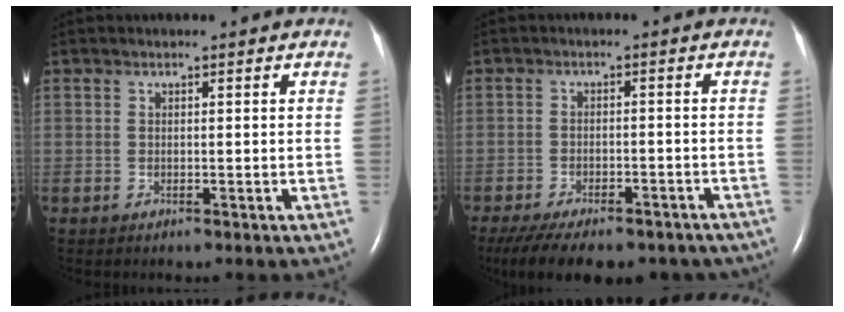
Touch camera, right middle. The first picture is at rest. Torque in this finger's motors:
{"motor_torque": [1.08, -1.06, 0.19, 0.13]}